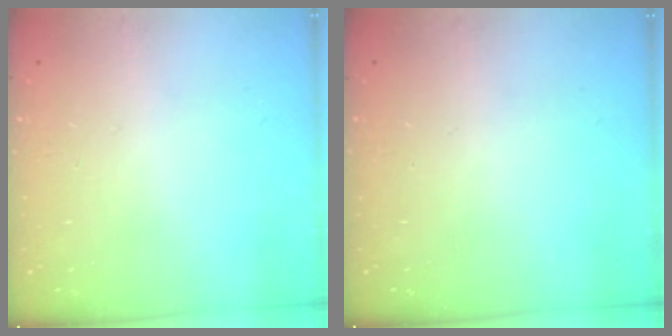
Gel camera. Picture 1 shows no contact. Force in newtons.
{"total": 0.0}